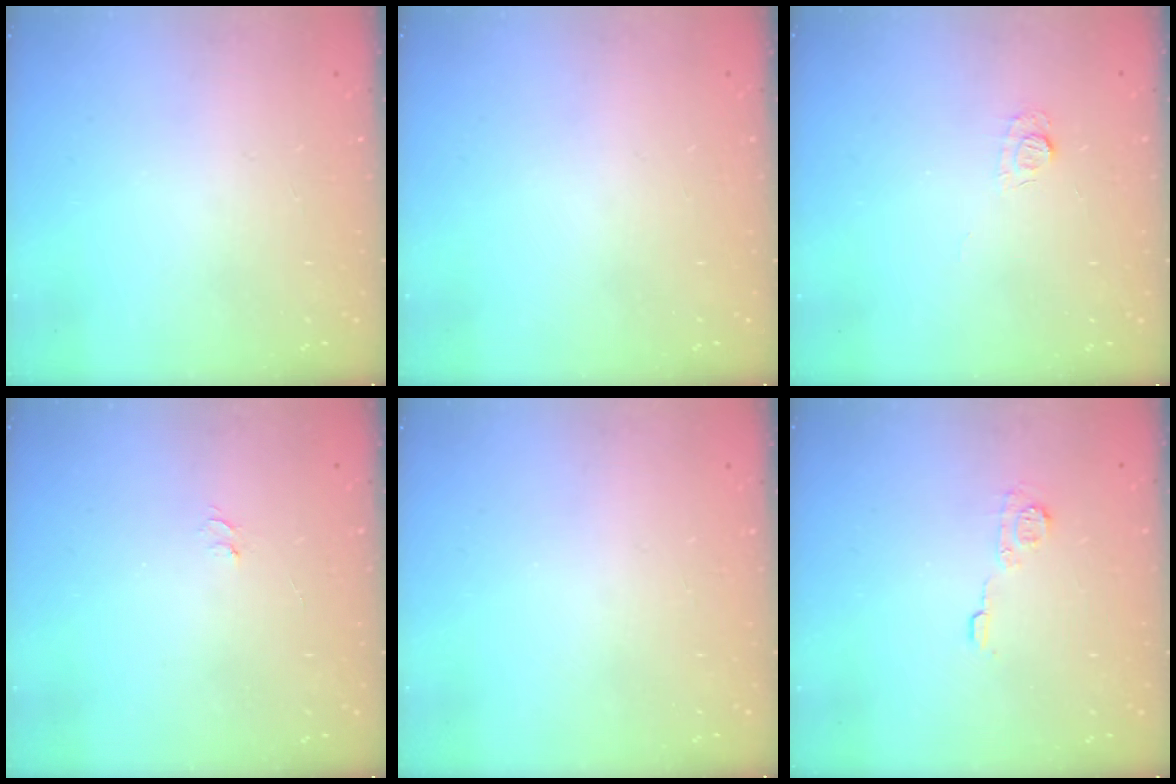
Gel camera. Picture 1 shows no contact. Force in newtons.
{"total": 0.0}
{"total": 6.0, "press": 6.0, "slide": 0.6}
{"total": 3.5, "press": 3.4, "slide": 0.4}
{"total": 0.0}
{"total": 5.8, "press": 5.8, "slide": 0.2}